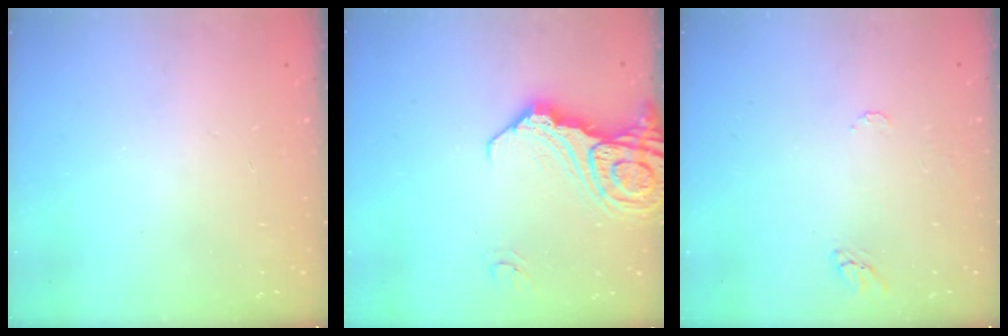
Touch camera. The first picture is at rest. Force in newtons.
{"total": 15.0, "press": 14.9, "slide": 1.9}
{"total": 4.4, "press": 4.3, "slide": 0.4}